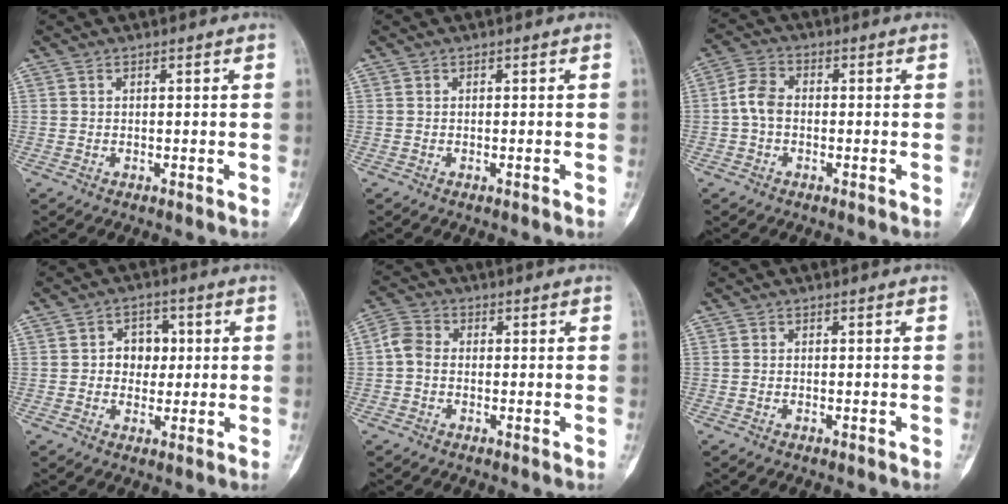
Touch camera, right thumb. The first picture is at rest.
{"total": 0.0}
{"total": 4.8, "force": [-0.7, 3.5, 3.3], "torque": [-0.058, 0.016, -0.023]}
{"total": 5.6, "force": [0.8, 4.7, 3.0], "torque": [-0.004, 0.007, 0.008]}
{"total": 3.9, "force": [-0.3, 3.1, 2.4], "torque": [-0.041, 0.012, -0.016]}
{"total": 0.0}